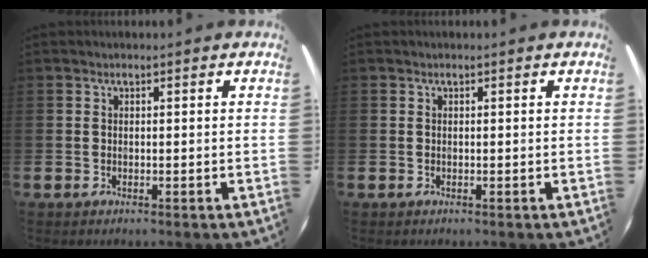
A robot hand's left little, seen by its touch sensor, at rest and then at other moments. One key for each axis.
{"total": 0.0}